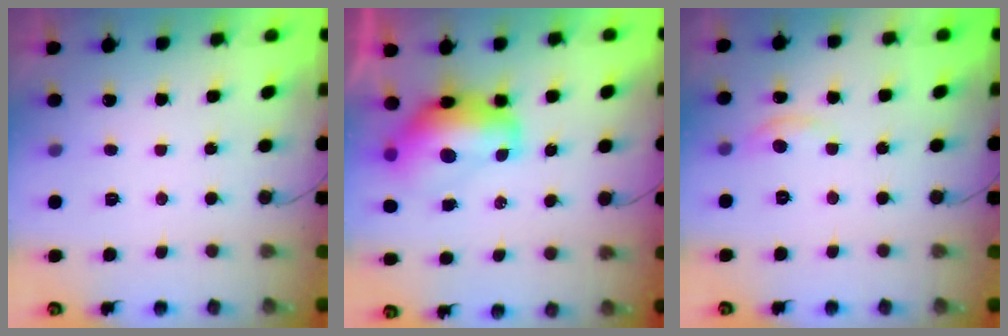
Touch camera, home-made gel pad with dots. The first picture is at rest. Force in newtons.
{"total": 13.2, "press": 13.1, "slide": 1.2}
{"total": 3.8, "press": 3.7, "slide": 0.5}